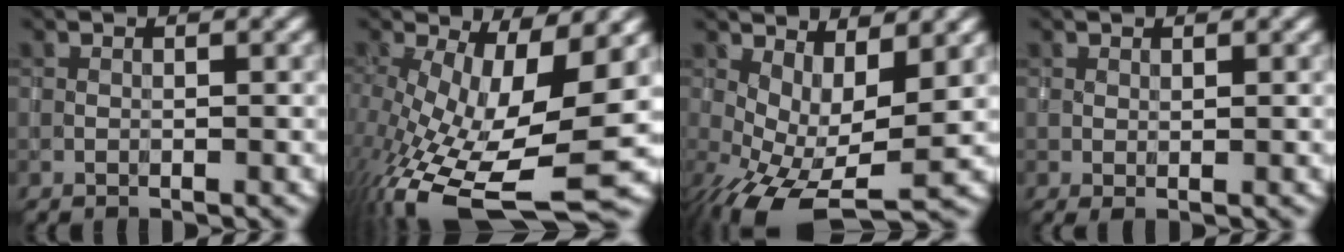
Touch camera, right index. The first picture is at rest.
{"total": 12.3, "force": [-2.4, 4.7, 11.1], "torque": [-0.208, -0.025, -0.035]}
{"total": 8.3, "force": [-1.5, 3.7, 7.3], "torque": [-0.139, -0.005, -0.021]}
{"total": 0.6, "force": [0.3, 0.1, 0.5], "torque": [-0.011, -0.001, 0.004]}